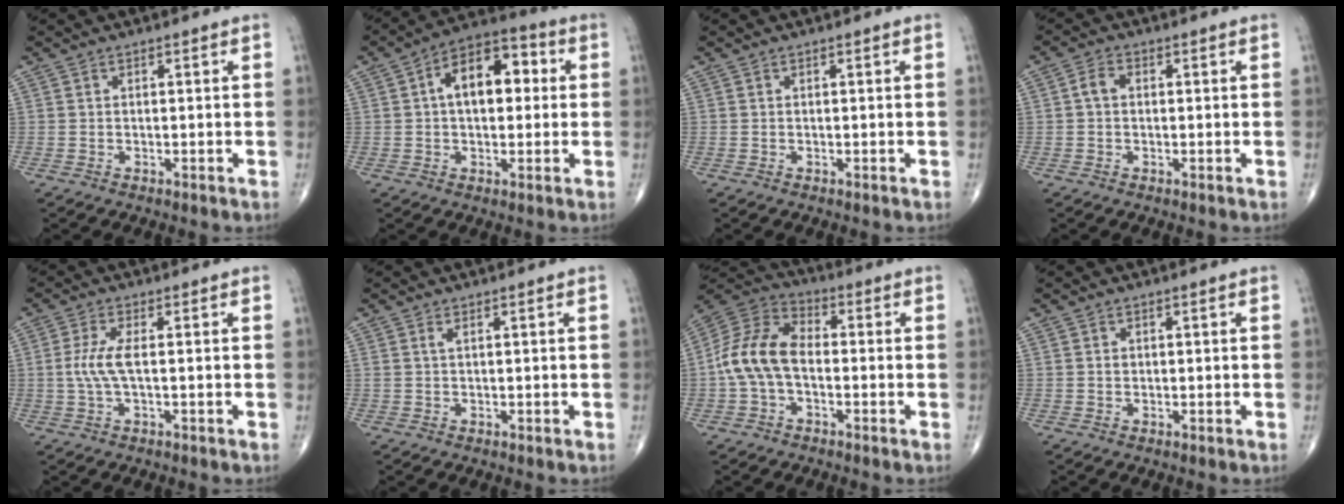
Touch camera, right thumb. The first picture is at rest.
{"total": 12.4, "force": [1.9, 7.2, 9.9], "torque": [-0.131, 0.028, 0.018]}
{"total": 0.0}
{"total": 2.6, "force": [0.2, 1.9, 1.9], "torque": [-0.034, 0.010, 0.000]}
{"total": 4.6, "force": [-0.1, 1.2, 4.4], "torque": [-0.118, 0.003, -0.004]}
{"total": 0.7, "force": [0.3, 0.1, 0.6], "torque": [-0.021, 0.004, 0.008]}
{"total": 11.8, "force": [-1.4, 7.4, 9.1], "torque": [-0.177, 0.036, -0.039]}
{"total": 0.8, "force": [0.1, 0.6, 0.4], "torque": [-0.005, 0.001, 0.003]}